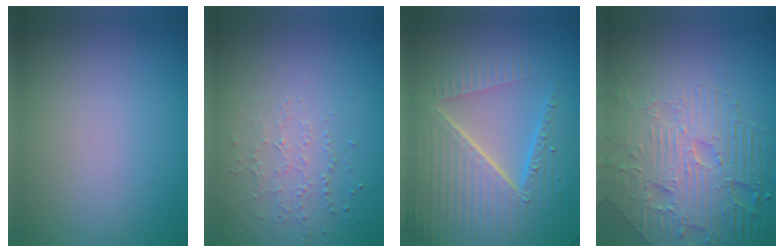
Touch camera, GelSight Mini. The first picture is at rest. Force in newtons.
{"total": 1.3, "press": 1.0, "slide": 0.8}
{"total": 8.6, "press": 6.0, "slide": 6.2}
{"total": 8.7, "press": 6.2, "slide": 6.1}